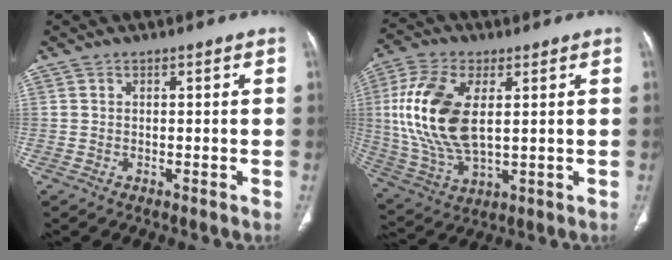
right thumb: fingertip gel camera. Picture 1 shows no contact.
{"total": 17.2, "force": [2.8, 8.9, 14.4], "torque": [-0.302, -0.008, 0.059]}